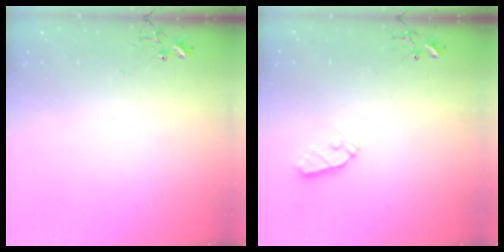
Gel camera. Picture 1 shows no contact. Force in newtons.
{"total": 7.3, "press": 7.2, "slide": 0.5}